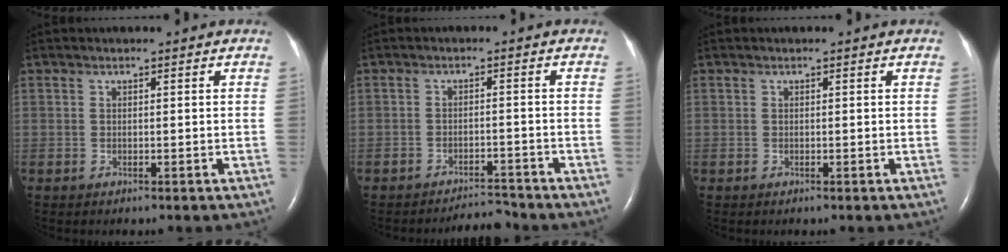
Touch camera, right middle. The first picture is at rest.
{"total": 3.1, "force": [-3.1, -0.1, -0.3], "torque": [0.005, -0.006, -0.046]}
{"total": 0.0}